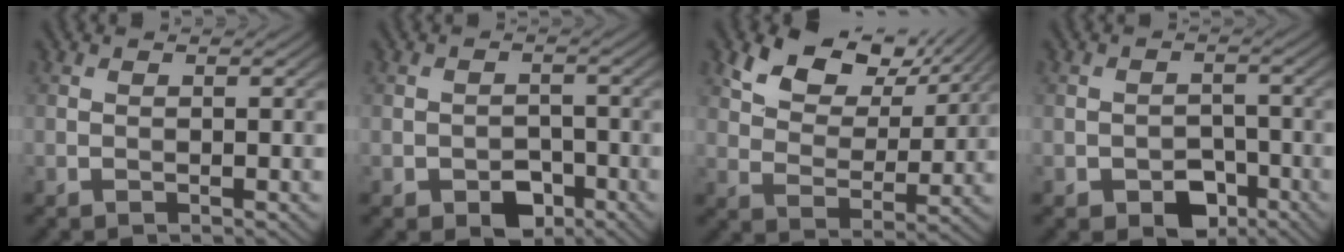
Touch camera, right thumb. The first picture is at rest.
{"total": 3.9, "force": [-2.3, 2.5, 2.0], "torque": [-0.031, -0.005, -0.041]}
{"total": 9.4, "force": [5.7, 5.3, 5.4], "torque": [-0.110, -0.004, 0.101]}
{"total": 4.7, "force": [-2.7, 3.0, 2.5], "torque": [-0.035, -0.006, -0.049]}